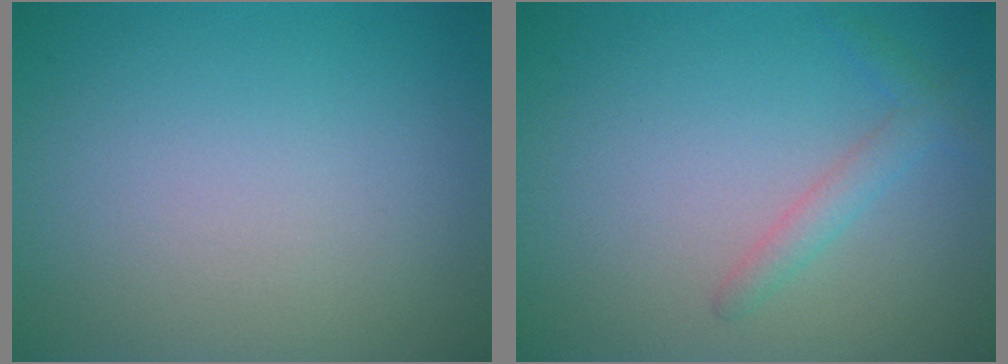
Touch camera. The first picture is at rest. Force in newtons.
{"total": 1.6, "press": 1.6, "slide": 0.1}